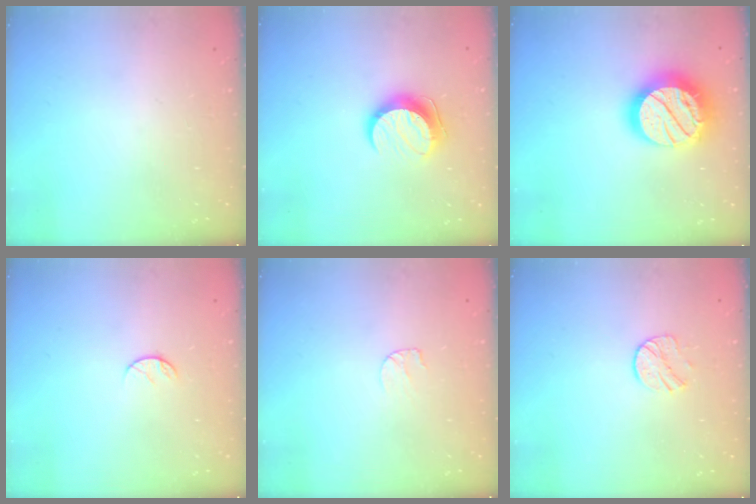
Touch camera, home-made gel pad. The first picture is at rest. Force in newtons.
{"total": 9.8, "press": 9.8, "slide": 0.6}
{"total": 22.4, "press": 22.4, "slide": 1.9}
{"total": 5.8, "press": 5.8, "slide": 0.7}
{"total": 3.9, "press": 3.9, "slide": 0.4}
{"total": 7.8, "press": 7.7, "slide": 0.7}